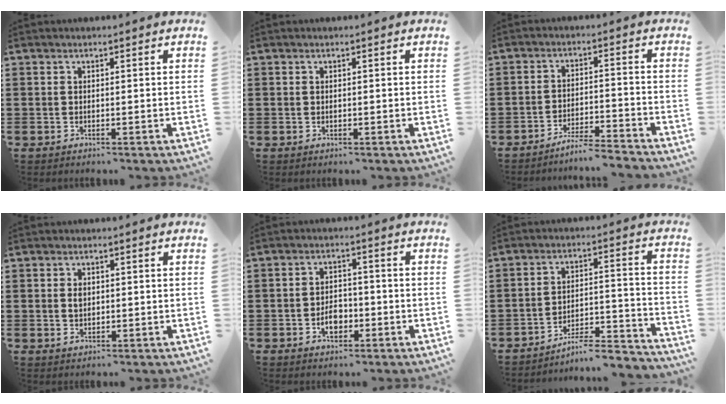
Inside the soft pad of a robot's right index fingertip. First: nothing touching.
{"total": 0.0}
{"total": 4.4, "force": [-4.3, -0.4, 1.1], "torque": [-0.021, -0.005, -0.085]}
{"total": 1.9, "force": [0.2, 1.2, 1.4], "torque": [-0.031, 0.006, 0.003]}
{"total": 3.8, "force": [-1.4, 2.4, 2.5], "torque": [-0.040, 0.001, -0.028]}
{"total": 5.8, "force": [-5.3, 0.8, 2.3], "torque": [-0.038, -0.001, -0.105]}